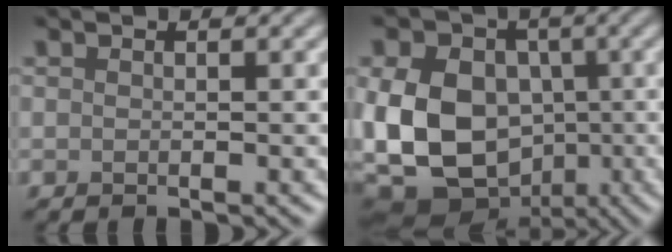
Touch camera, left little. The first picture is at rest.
{"total": 15.0, "force": [-2.1, 11.4, 9.6], "torque": [-0.182, -0.005, -0.049]}